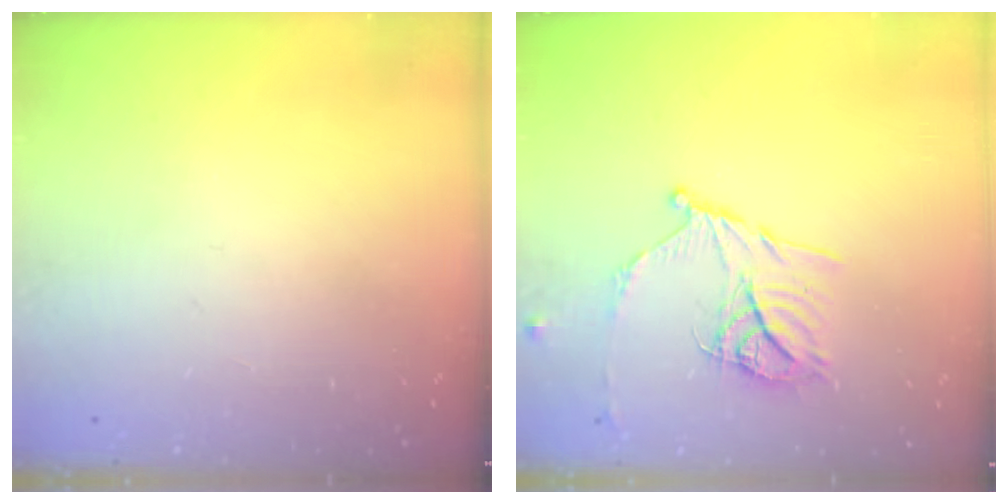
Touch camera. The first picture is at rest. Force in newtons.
{"total": 13.1, "press": 13.1, "slide": 1.0}